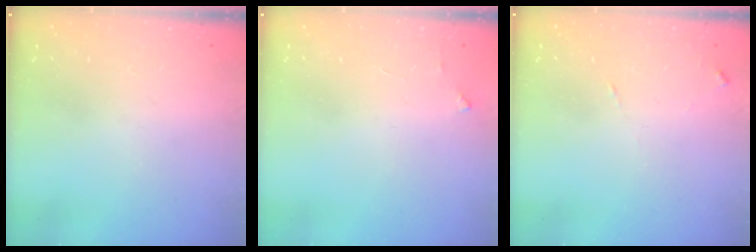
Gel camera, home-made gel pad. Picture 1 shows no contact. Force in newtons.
{"total": 2.6, "press": 2.6, "slide": 0.2}
{"total": 6.3, "press": 6.3, "slide": 0.5}